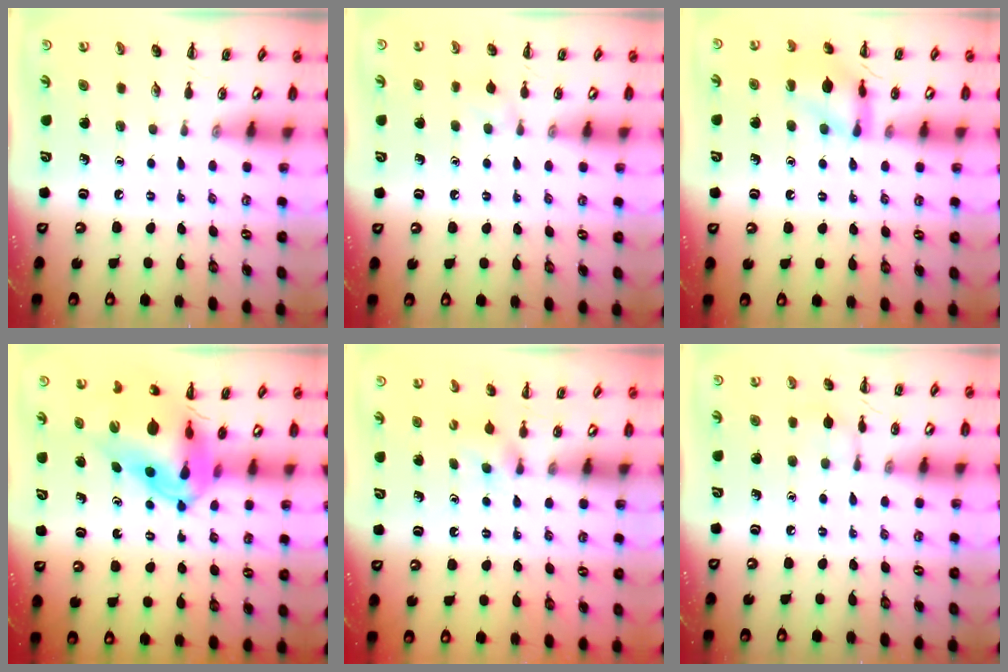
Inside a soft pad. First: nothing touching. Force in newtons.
{"total": 5.2, "press": 4.8, "slide": 1.9}
{"total": 11.5, "press": 11.5, "slide": 0.4}
{"total": 12.2, "press": 11.7, "slide": 3.5}
{"total": 2.5, "press": 2.4, "slide": 0.9}
{"total": 6.2, "press": 5.9, "slide": 1.9}